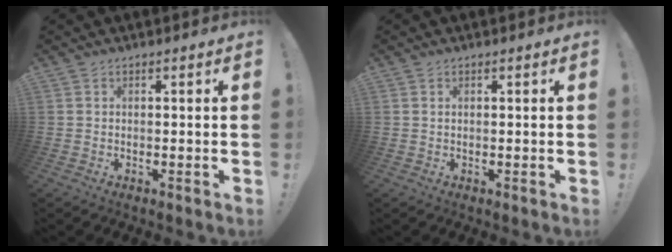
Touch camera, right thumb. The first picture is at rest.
{"total": 0.6, "force": [0.4, 0.2, 0.4], "torque": [-0.015, 0.003, 0.008]}